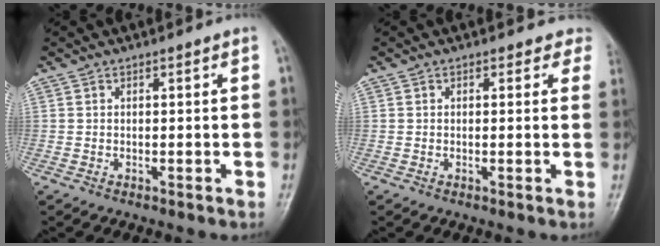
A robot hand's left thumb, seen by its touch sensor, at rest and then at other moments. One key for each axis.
{"total": 2.9, "fx": 2.3, "fy": 1.7, "fz": -0.2, "tx": 0.038, "ty": -0.009, "tz": 0.002}